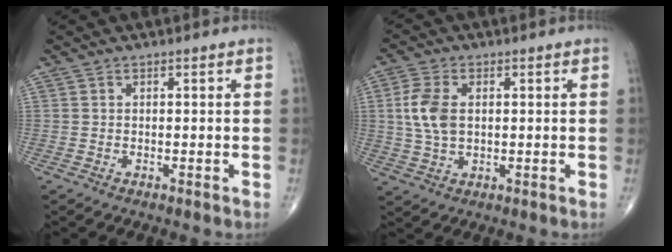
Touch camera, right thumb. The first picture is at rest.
{"total": 7.5, "force": [1.0, 4.5, 5.9], "torque": [-0.125, 0.003, 0.020]}